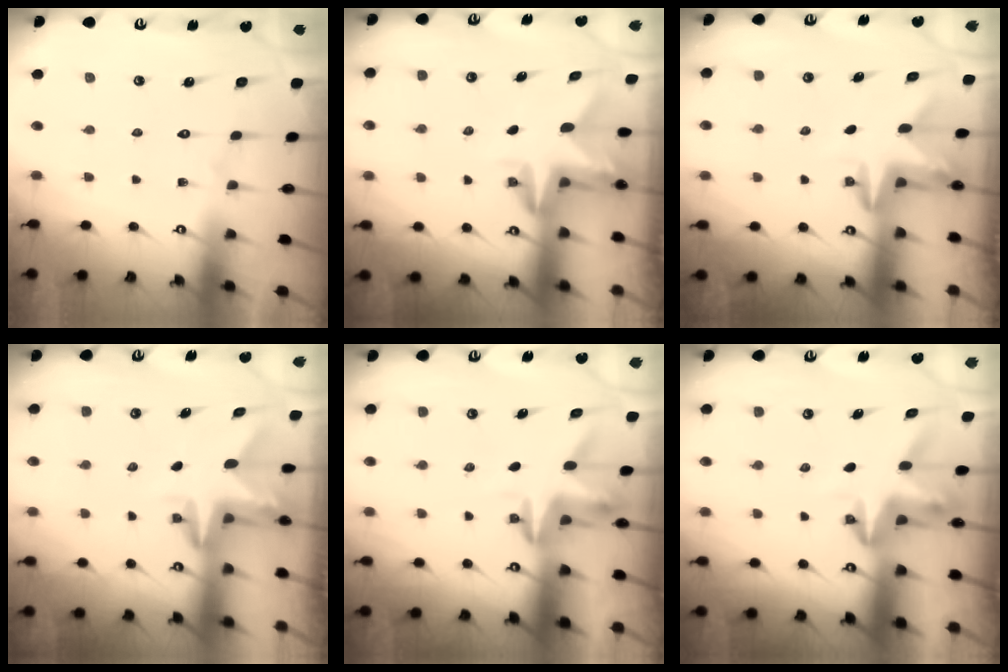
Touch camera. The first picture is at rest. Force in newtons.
{"total": 3.1, "press": 3.1, "slide": 0.2}
{"total": 2.6, "press": 2.6, "slide": 0.2}
{"total": 2.9, "press": 2.9, "slide": 0.2}
{"total": 3.6, "press": 3.5, "slide": 0.3}
{"total": 3.7, "press": 3.7, "slide": 0.4}